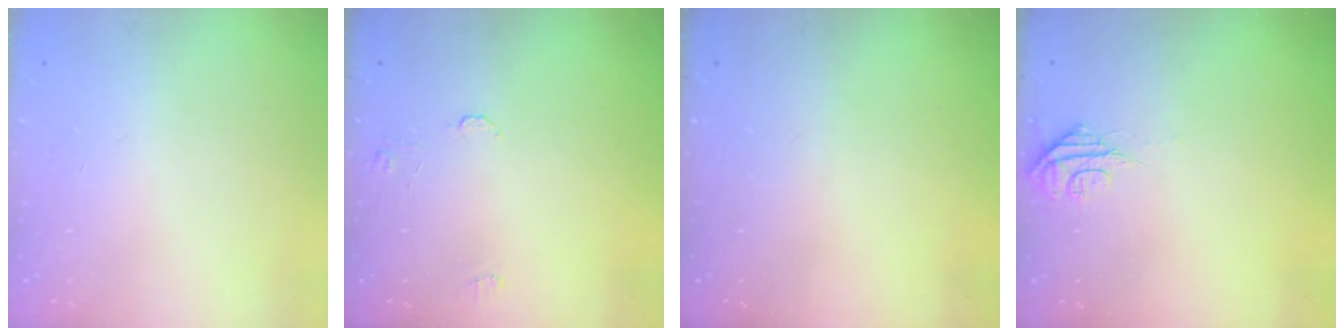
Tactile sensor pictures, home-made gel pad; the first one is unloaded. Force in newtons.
{"total": 6.4, "press": 6.4, "slide": 0.6}
{"total": 0.0}
{"total": 5.6, "press": 5.6, "slide": 0.4}